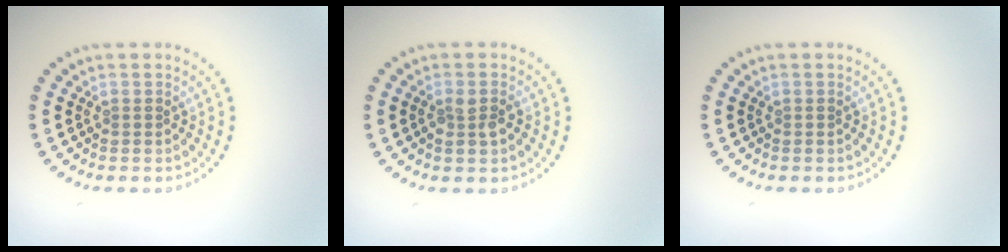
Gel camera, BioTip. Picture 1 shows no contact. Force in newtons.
{"total": 1.6, "press": 1.5, "slide": 0.5}
{"total": 0.0}